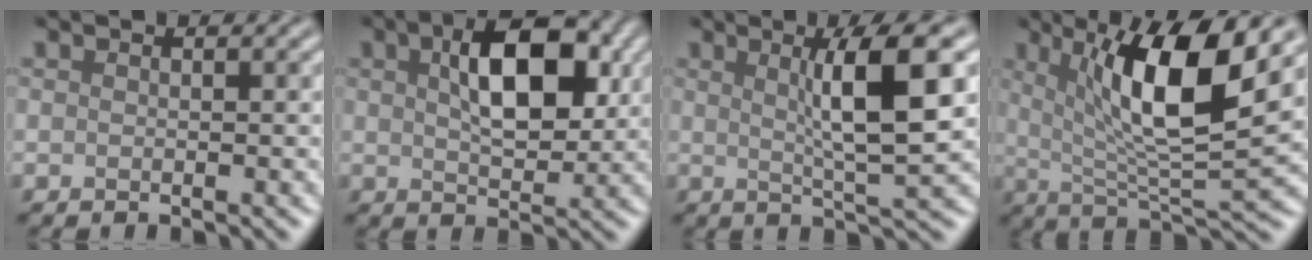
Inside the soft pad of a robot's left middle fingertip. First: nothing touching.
{"total": 7.7, "force": [2.2, 3.9, 6.3], "torque": [-0.105, 0.011, 0.034]}
{"total": 6.7, "force": [1.6, 1.2, 6.4], "torque": [-0.092, 0.008, 0.027]}
{"total": 9.7, "force": [3.3, 2.3, 8.8], "torque": [-0.138, -0.014, 0.063]}